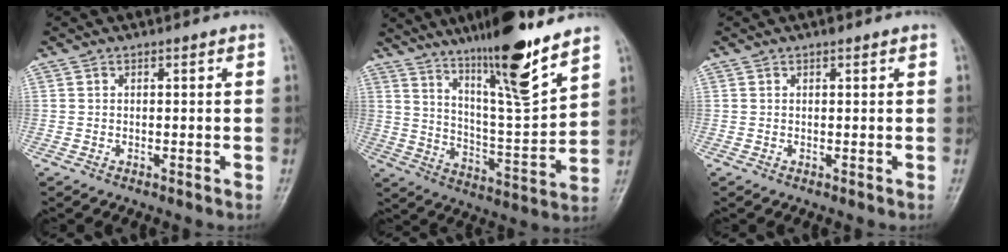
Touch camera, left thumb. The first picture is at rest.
{"total": 17.5, "force": [12.5, 1.6, 12.1], "torque": [-0.182, -0.076, 0.214]}
{"total": 0.6, "force": [0.4, 0.2, 0.3], "torque": [-0.002, -0.001, 0.005]}